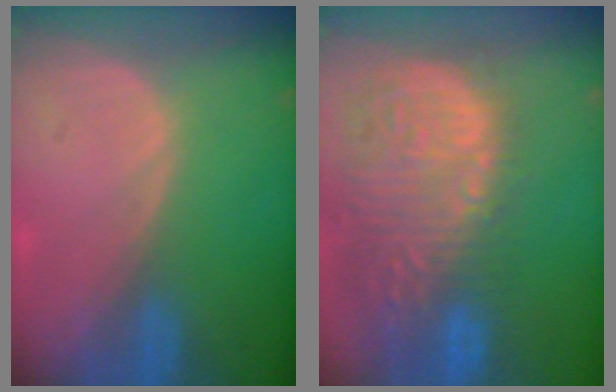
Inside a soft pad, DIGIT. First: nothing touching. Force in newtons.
{"total": 15.3, "press": 12.5, "slide": 8.8}